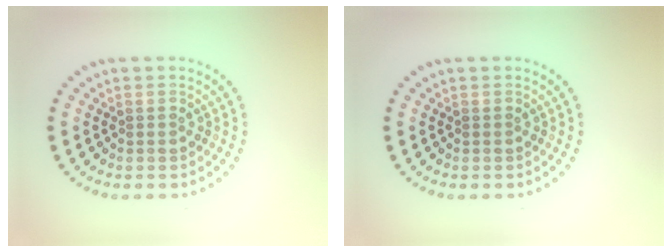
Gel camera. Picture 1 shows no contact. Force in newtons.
{"total": 0.0}